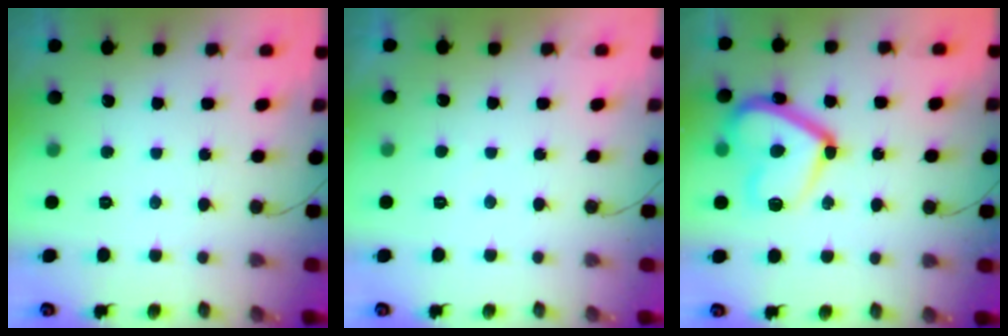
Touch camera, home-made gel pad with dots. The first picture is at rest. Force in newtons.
{"total": 0.8, "press": 0.6, "slide": 0.4}
{"total": 17.0, "press": 16.9, "slide": 1.1}